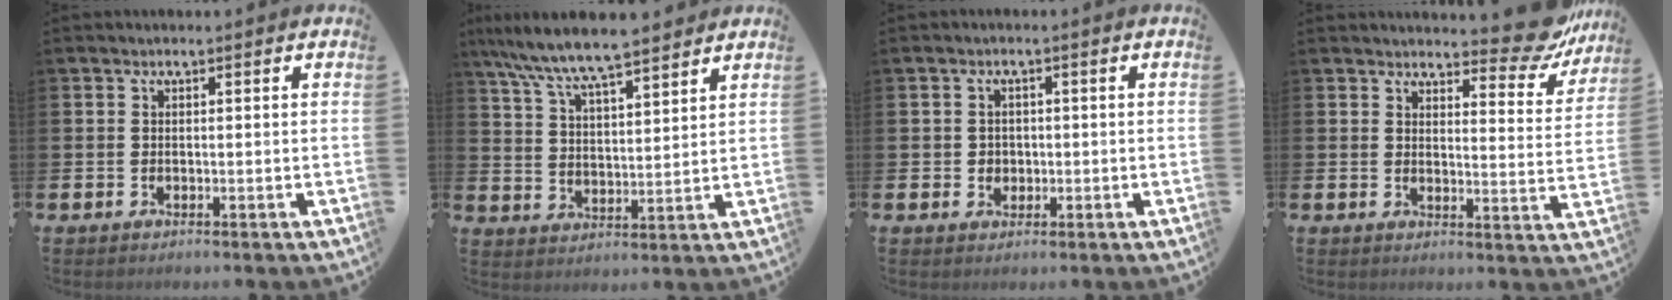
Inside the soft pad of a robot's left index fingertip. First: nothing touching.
{"total": 7.9, "force": [7.4, 0.8, 2.4], "torque": [-0.078, -0.039, 0.134]}
{"total": 1.7, "force": [0.2, 1.6, 0.4], "torque": [-0.002, 0.005, -0.001]}
{"total": 6.9, "force": [6.5, 1.7, 1.9], "torque": [-0.021, -0.048, 0.111]}